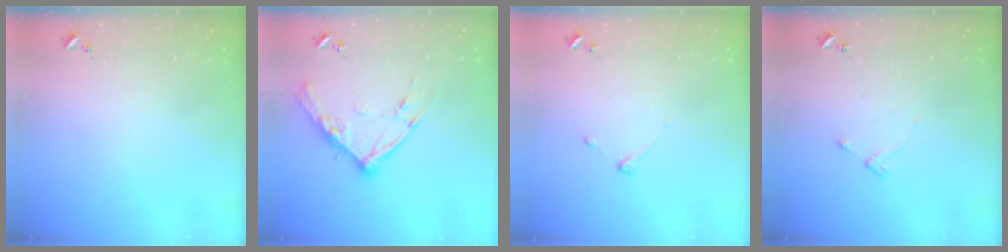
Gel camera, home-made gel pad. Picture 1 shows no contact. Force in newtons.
{"total": 13.3, "press": 13.2, "slide": 1.2}
{"total": 3.3, "press": 3.2, "slide": 0.6}
{"total": 4.7, "press": 4.6, "slide": 0.6}